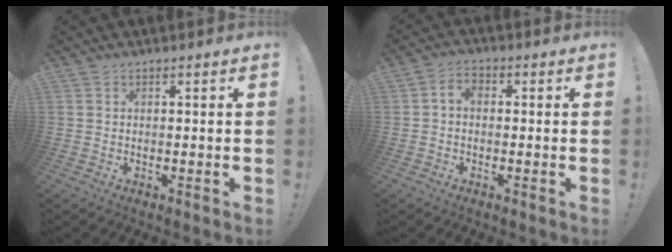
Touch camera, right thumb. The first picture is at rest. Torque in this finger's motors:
{"motor_torque": [0.53, 0.57, 0.40, -0.37, 0.00]}